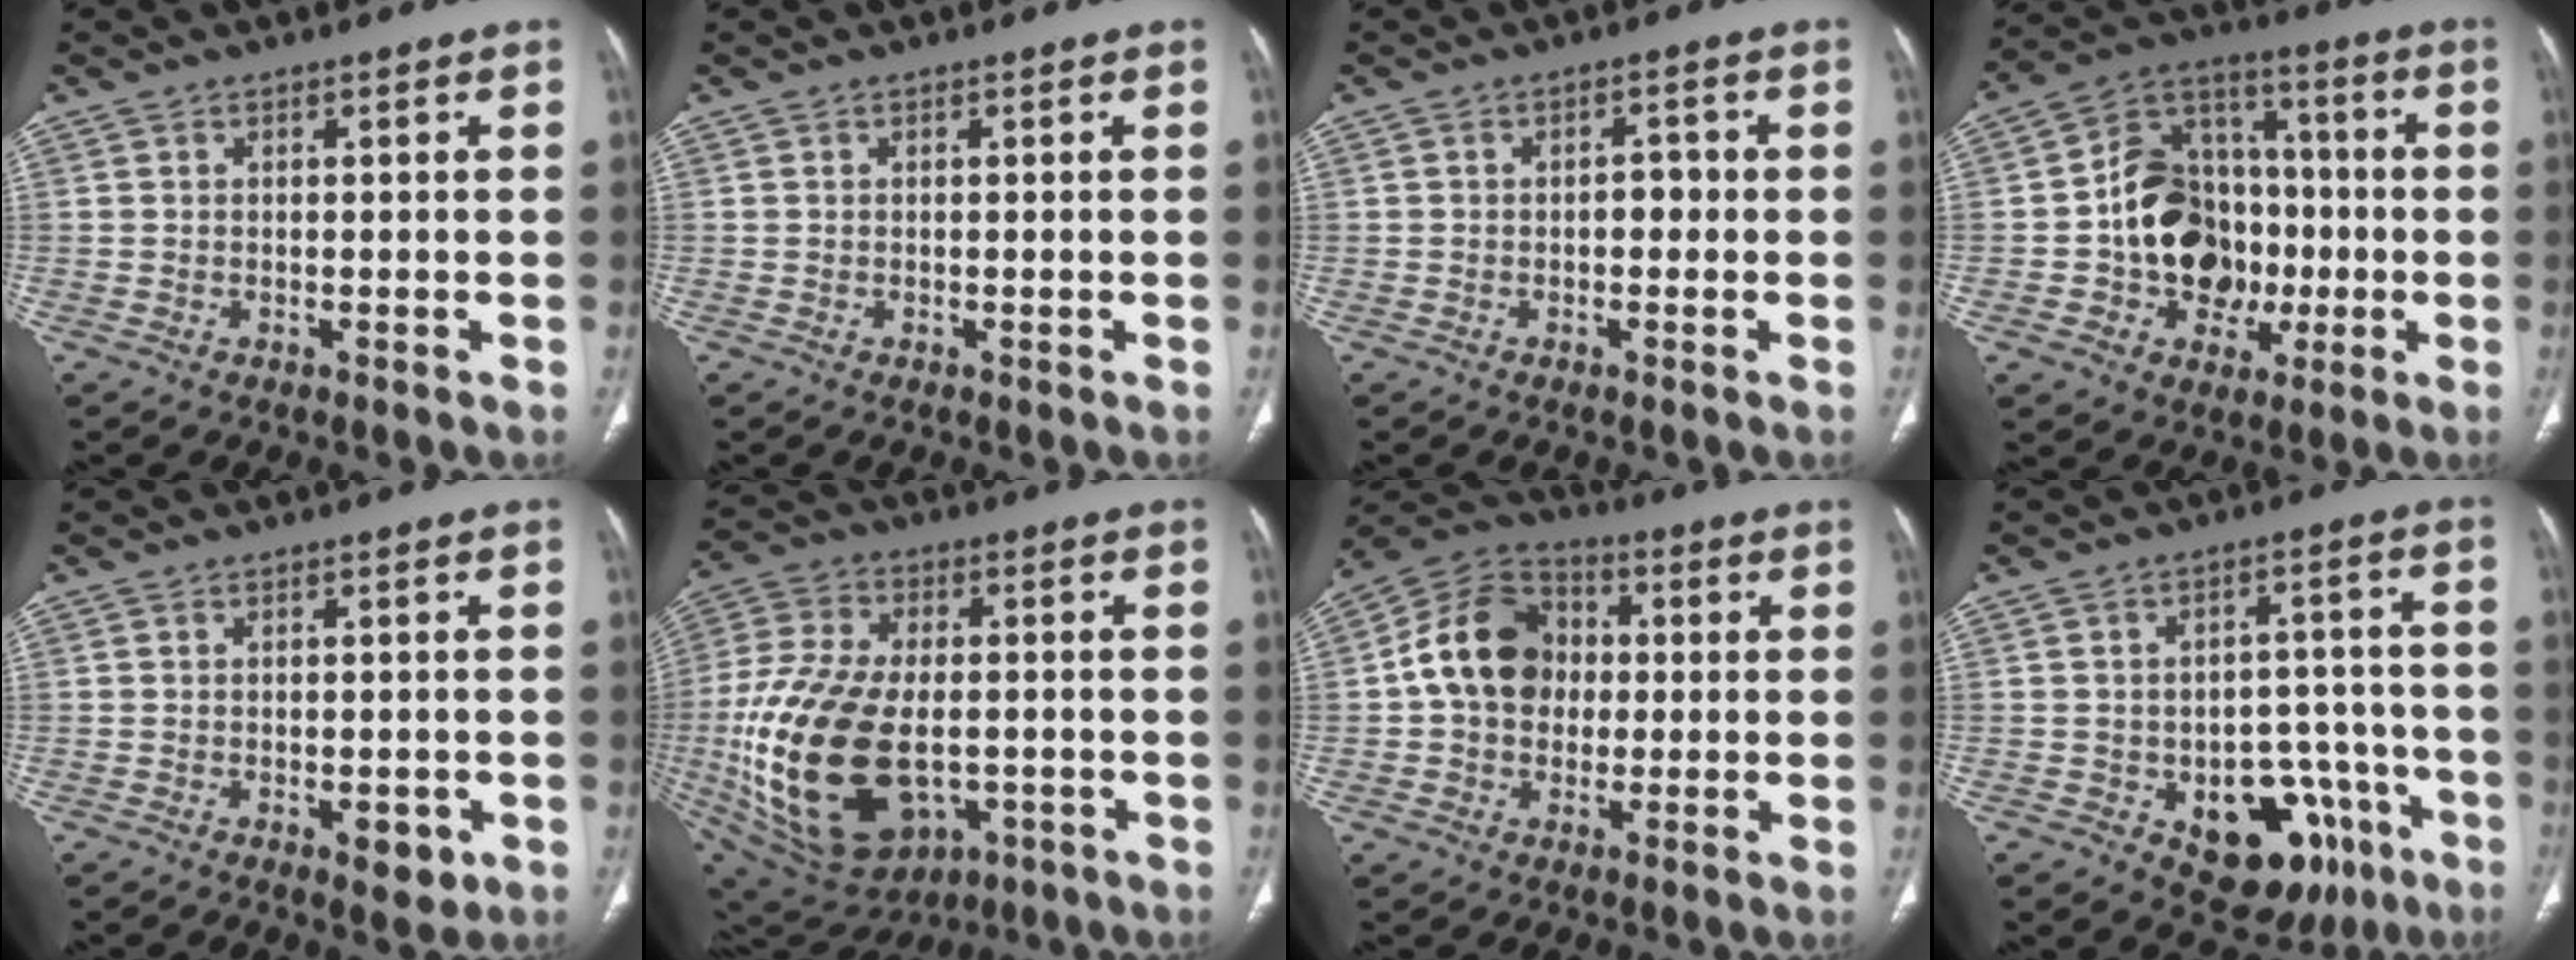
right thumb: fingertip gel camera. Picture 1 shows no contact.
{"total": 0.0}
{"total": 2.4, "force": [-0.4, 1.6, 1.7], "torque": [-0.012, 0.008, -0.010]}
{"total": 17.3, "force": [-2.5, 13.8, 10.2], "torque": [-0.114, 0.041, -0.038]}
{"total": 4.0, "force": [-1.3, 2.0, 3.1], "torque": [-0.029, -0.001, -0.008]}
{"total": 26.6, "force": [-4.6, 15.7, 21.0], "torque": [-0.433, -0.009, -0.051]}
{"total": 14.0, "force": [0.7, 11.2, 8.3], "torque": [-0.122, 0.029, 0.001]}
{"total": 16.1, "force": [-7.1, 9.8, 10.5], "torque": [-0.093, 0.047, -0.085]}